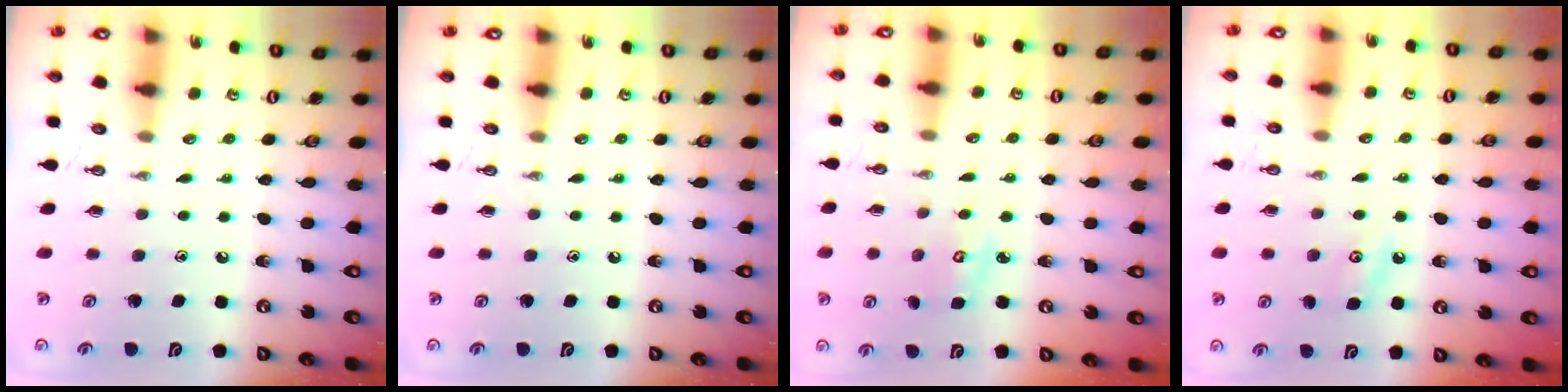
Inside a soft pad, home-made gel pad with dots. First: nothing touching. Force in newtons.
{"total": 0.0}
{"total": 3.8, "press": 3.7, "slide": 0.5}
{"total": 4.3, "press": 4.3, "slide": 0.6}